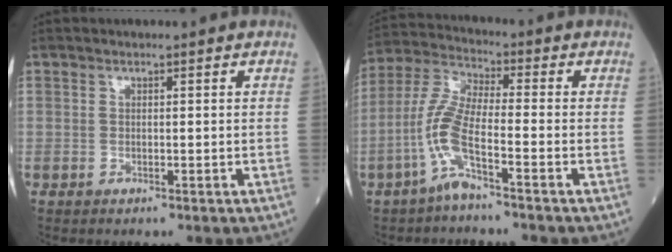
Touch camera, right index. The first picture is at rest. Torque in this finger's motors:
{"motor_torque": [1.25, -0.58, 0.67, 0.19]}